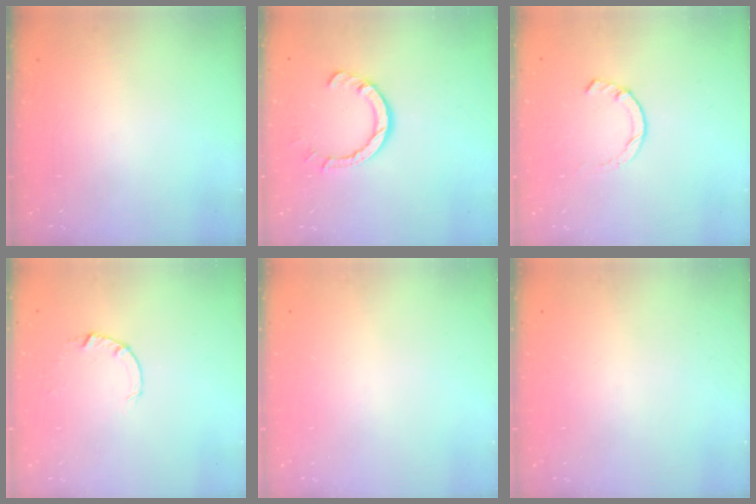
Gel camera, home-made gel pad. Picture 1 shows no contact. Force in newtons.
{"total": 5.5, "press": 5.5, "slide": 0.4}
{"total": 3.0, "press": 3.0, "slide": 0.4}
{"total": 2.6, "press": 2.6, "slide": 0.4}
{"total": 0.0}
{"total": 0.0}